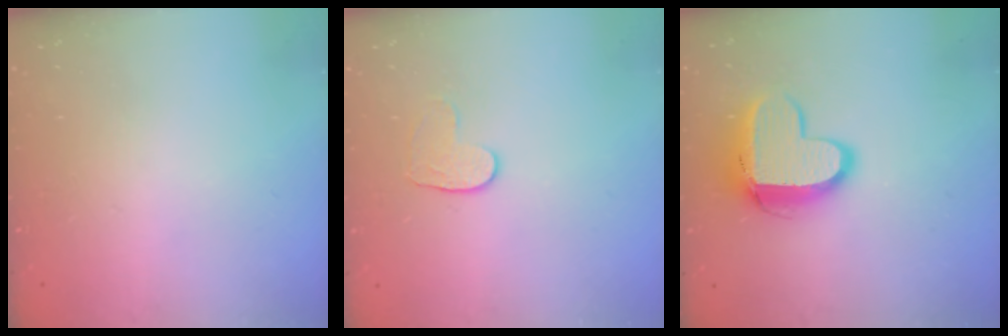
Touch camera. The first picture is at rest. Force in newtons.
{"total": 5.6, "press": 5.5, "slide": 0.5}
{"total": 11.4, "press": 11.4, "slide": 1.1}